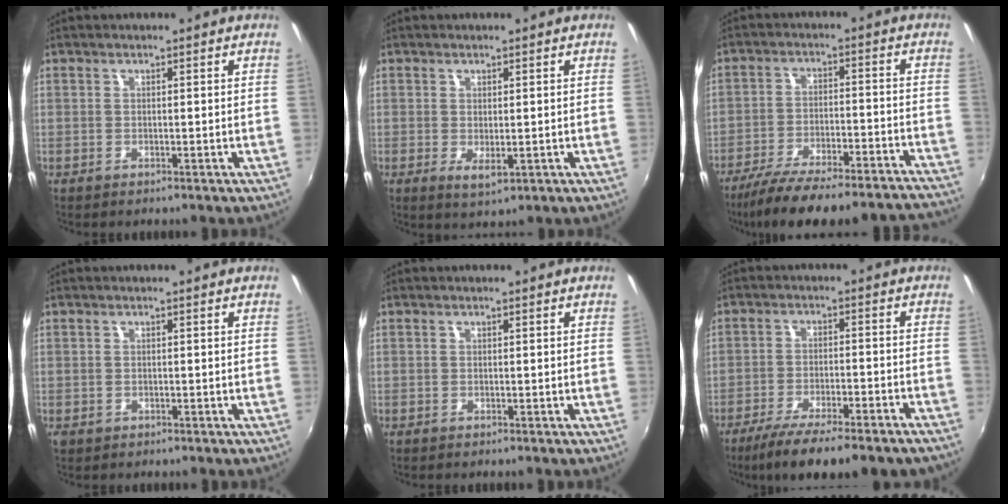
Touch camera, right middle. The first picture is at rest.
{"total": 2.7, "force": [-0.2, 1.1, 2.4], "torque": [-0.040, -0.009, 0.001]}
{"total": 23.2, "force": [-20.9, 2.8, 9.6], "torque": [-0.166, -0.029, -0.289]}
{"total": 1.0, "force": [-0.4, 0.8, 0.3], "torque": [-0.005, -0.004, -0.006]}
{"total": 0.0}
{"total": 15.0, "force": [-11.9, 2.1, 8.9], "torque": [-0.169, -0.046, -0.179]}